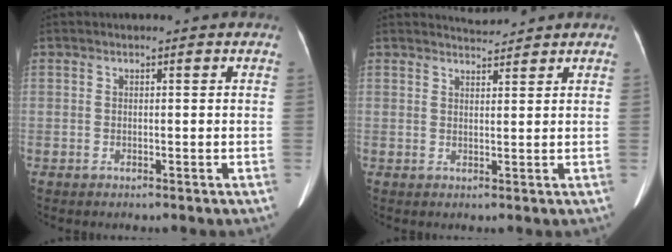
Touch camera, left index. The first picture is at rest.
{"total": 2.1, "force": [2.0, -0.4, -0.4], "torque": [-0.001, 0.001, 0.042]}